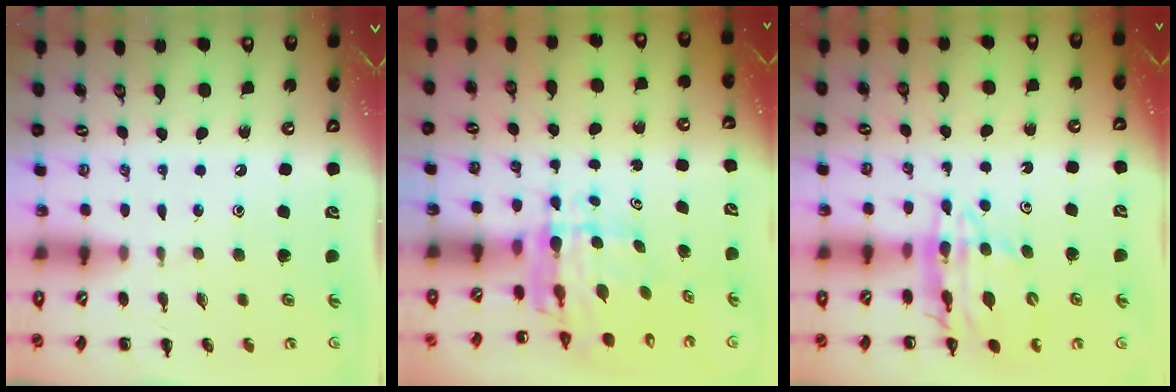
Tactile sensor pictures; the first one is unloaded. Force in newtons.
{"total": 6.7, "press": 6.2, "slide": 2.5}
{"total": 11.3, "press": 10.7, "slide": 3.7}